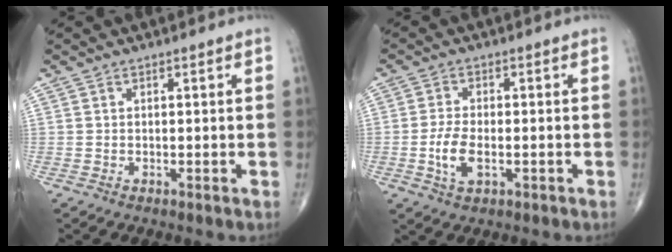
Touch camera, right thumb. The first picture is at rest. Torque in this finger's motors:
{"motor_torque": [0.25, 0.19, 0.64, 0.07, 0.01]}